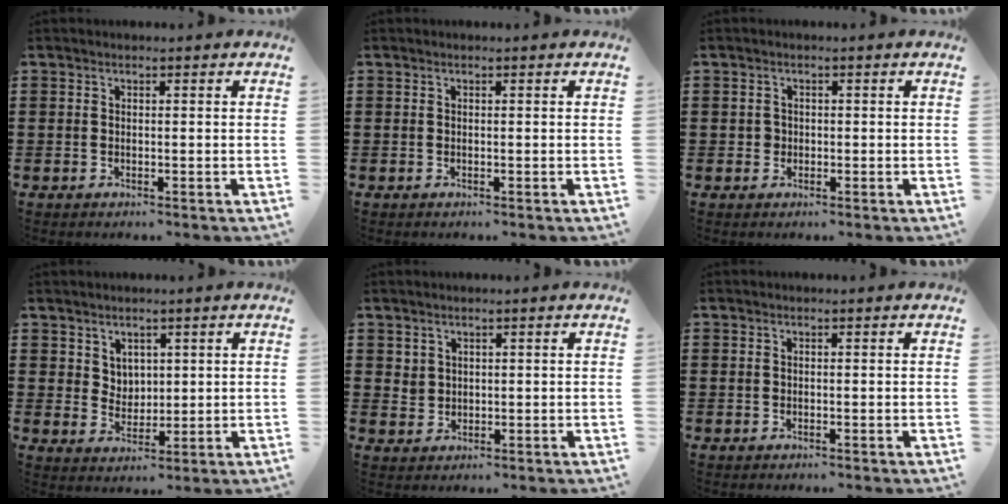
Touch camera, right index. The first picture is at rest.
{"total": 0.0}
{"total": 1.3, "force": [-0.1, 1.2, 0.3], "torque": [-0.007, 0.006, -0.003]}
{"total": 3.7, "force": [2.4, 2.8, 0.5], "torque": [-0.015, 0.005, 0.043]}
{"total": 2.1, "force": [1.4, 1.5, 0.1], "torque": [-0.007, 0.007, 0.029]}
{"total": 0.0}